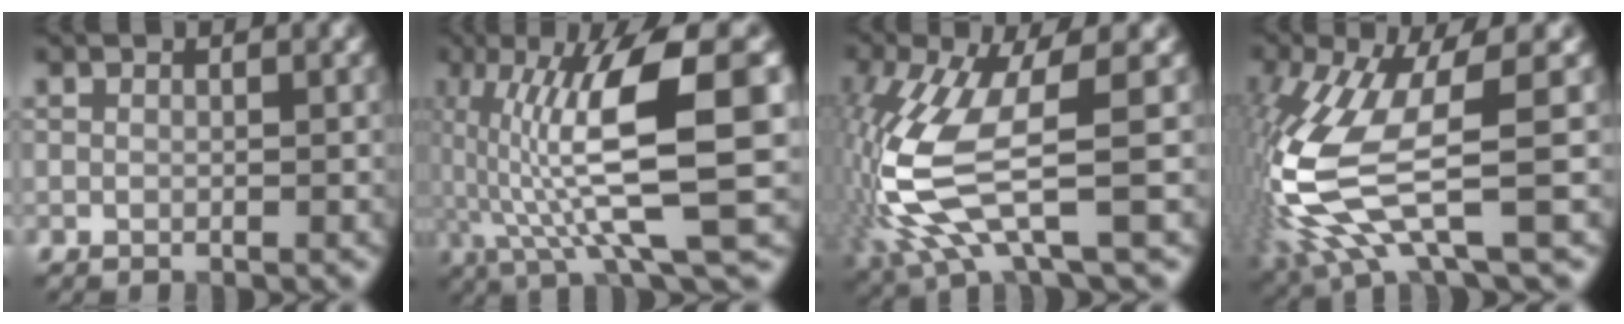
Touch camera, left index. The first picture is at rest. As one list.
[{"total": 11.5, "force": [-0.3, 2.2, 11.3], "torque": [-0.193, 0.012, -0.002]}, {"total": 9.0, "force": [-1.2, 2.5, 8.5], "torque": [-0.206, -0.012, -0.020]}, {"total": 10.7, "force": [-1.7, 3.0, 10.1], "torque": [-0.237, -0.013, -0.031]}]